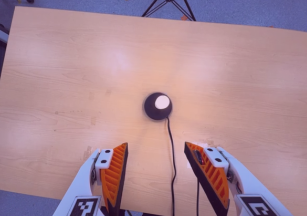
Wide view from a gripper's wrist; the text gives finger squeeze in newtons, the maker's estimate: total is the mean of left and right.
{"total": 0.0}